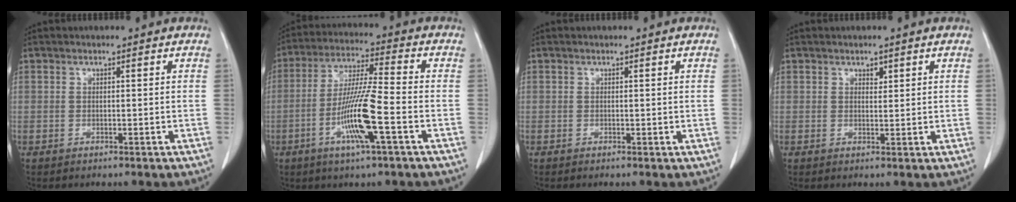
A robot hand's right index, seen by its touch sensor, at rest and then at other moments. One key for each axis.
{"total": 11.4, "fx": -3.9, "fy": 0.1, "fz": 10.7, "tx": -0.210, "ty": -0.008, "tz": -0.077}
{"total": 0.0}
{"total": 1.3, "fx": 0.8, "fy": 0.7, "fz": 0.6, "tx": -0.002, "ty": -0.005, "tz": 0.010}